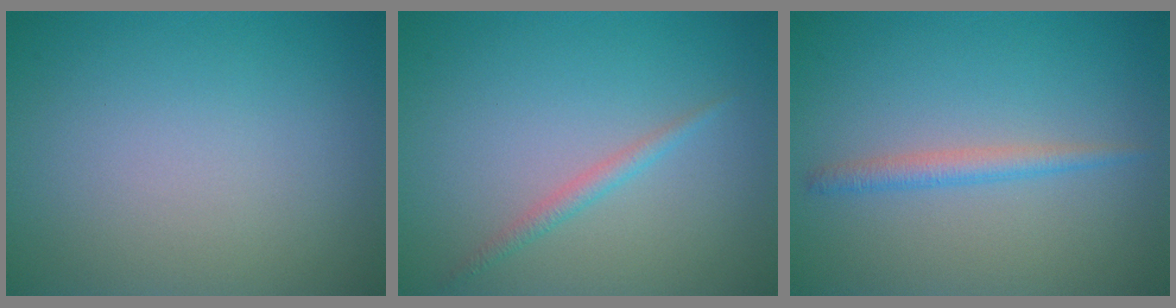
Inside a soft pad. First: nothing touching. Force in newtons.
{"total": 1.3, "press": 1.3, "slide": 0.1}
{"total": 1.7, "press": 1.7, "slide": 0.1}